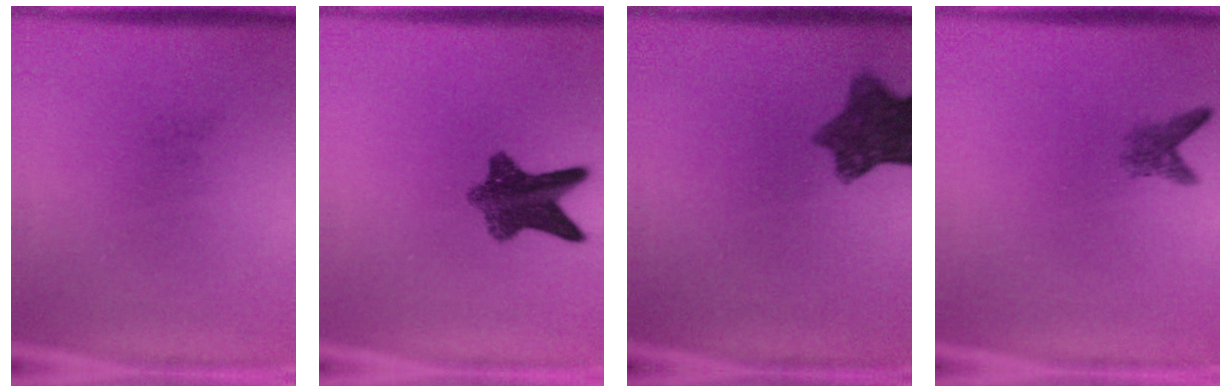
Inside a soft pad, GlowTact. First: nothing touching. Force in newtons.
{"total": 8.2}
{"total": 9.1}
{"total": 2.1}